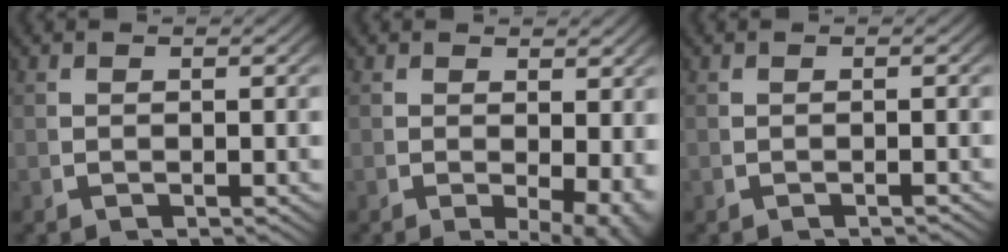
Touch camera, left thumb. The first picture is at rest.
{"total": 3.8, "force": [-0.1, 2.0, 3.3], "torque": [-0.042, -0.020, 0.005]}
{"total": 0.5, "force": [-0.5, 0.0, 0.1], "torque": [-0.005, 0.002, -0.009]}